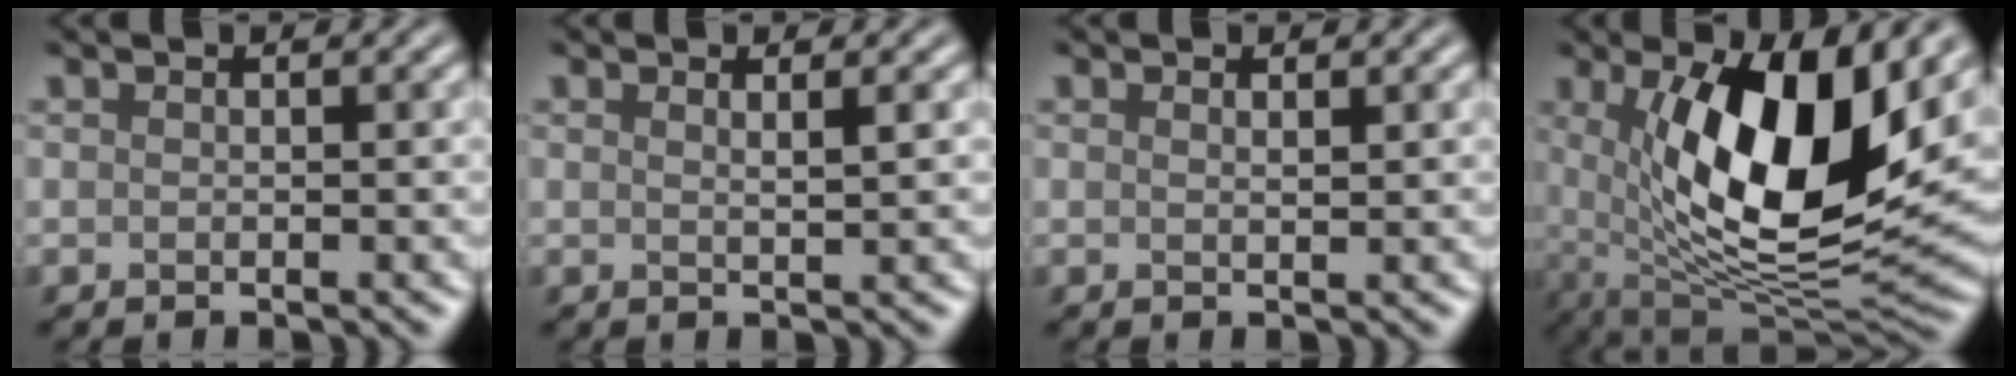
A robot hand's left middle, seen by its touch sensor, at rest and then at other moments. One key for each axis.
{"total": 1.1, "fx": 0.6, "fy": 0.3, "fz": 0.9, "tx": -0.007, "ty": 0.001, "tz": 0.007}
{"total": 0.6, "fx": 0.4, "fy": 0.1, "fz": 0.3, "tx": -0.005, "ty": -0.002, "tz": 0.008}
{"total": 12.9, "fx": 2.7, "fy": 5.1, "fz": 11.6, "tx": -0.186, "ty": -0.018, "tz": 0.046}